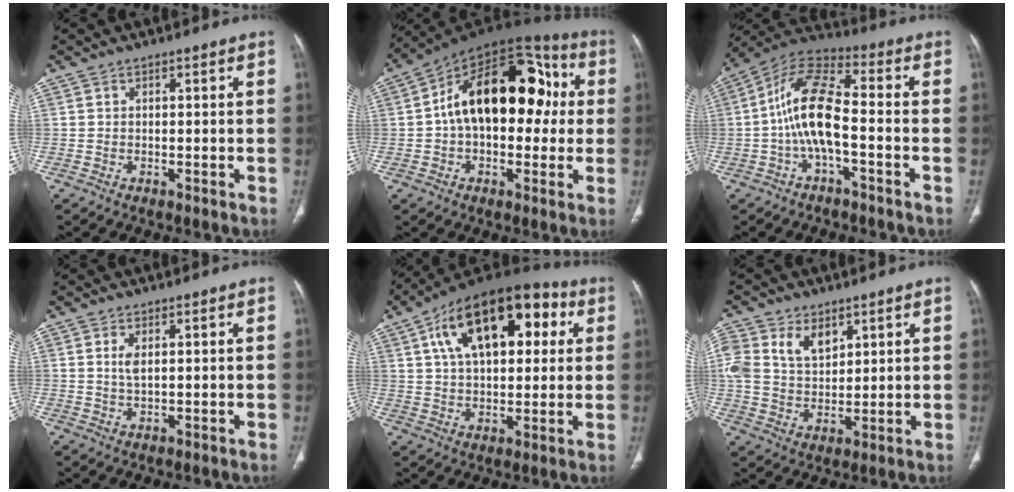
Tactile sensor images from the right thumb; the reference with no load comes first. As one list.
[{"total": 23.4, "force": [2.3, 13.9, 18.7], "torque": [-0.253, 0.050, 0.024]}, {"total": 12.3, "force": [-2.2, 4.5, 11.3], "torque": [-0.226, 0.044, -0.049]}, {"total": 2.4, "force": [0.7, 0.9, 2.1], "torque": [-0.045, -0.005, 0.018]}, {"total": 23.4, "force": [7.5, 12.4, 18.3], "torque": [-0.265, 0.018, 0.111]}, {"total": 12.4, "force": [5.3, 8.6, 7.1], "torque": [-0.139, -0.010, 0.109]}]